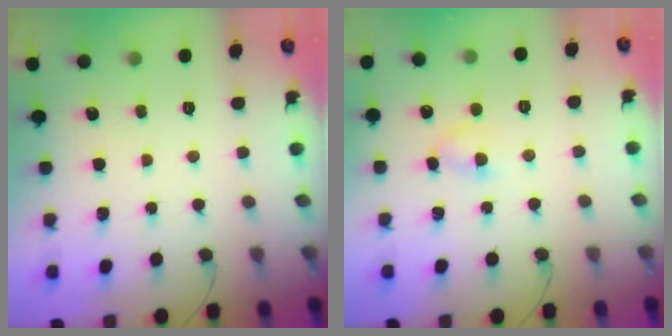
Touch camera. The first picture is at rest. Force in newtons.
{"total": 3.5, "press": 3.2, "slide": 1.5}